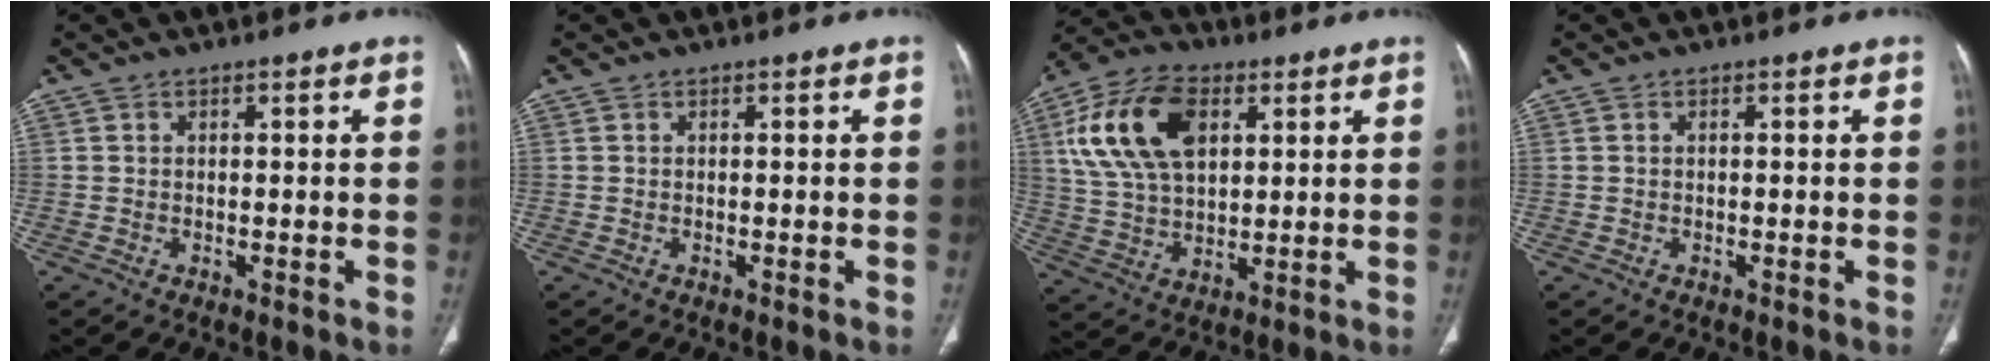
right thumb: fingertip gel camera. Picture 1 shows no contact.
{"total": 0.0}
{"total": 17.6, "force": [5.7, 10.6, 12.8], "torque": [-0.231, 0.001, 0.107]}
{"total": 0.0}